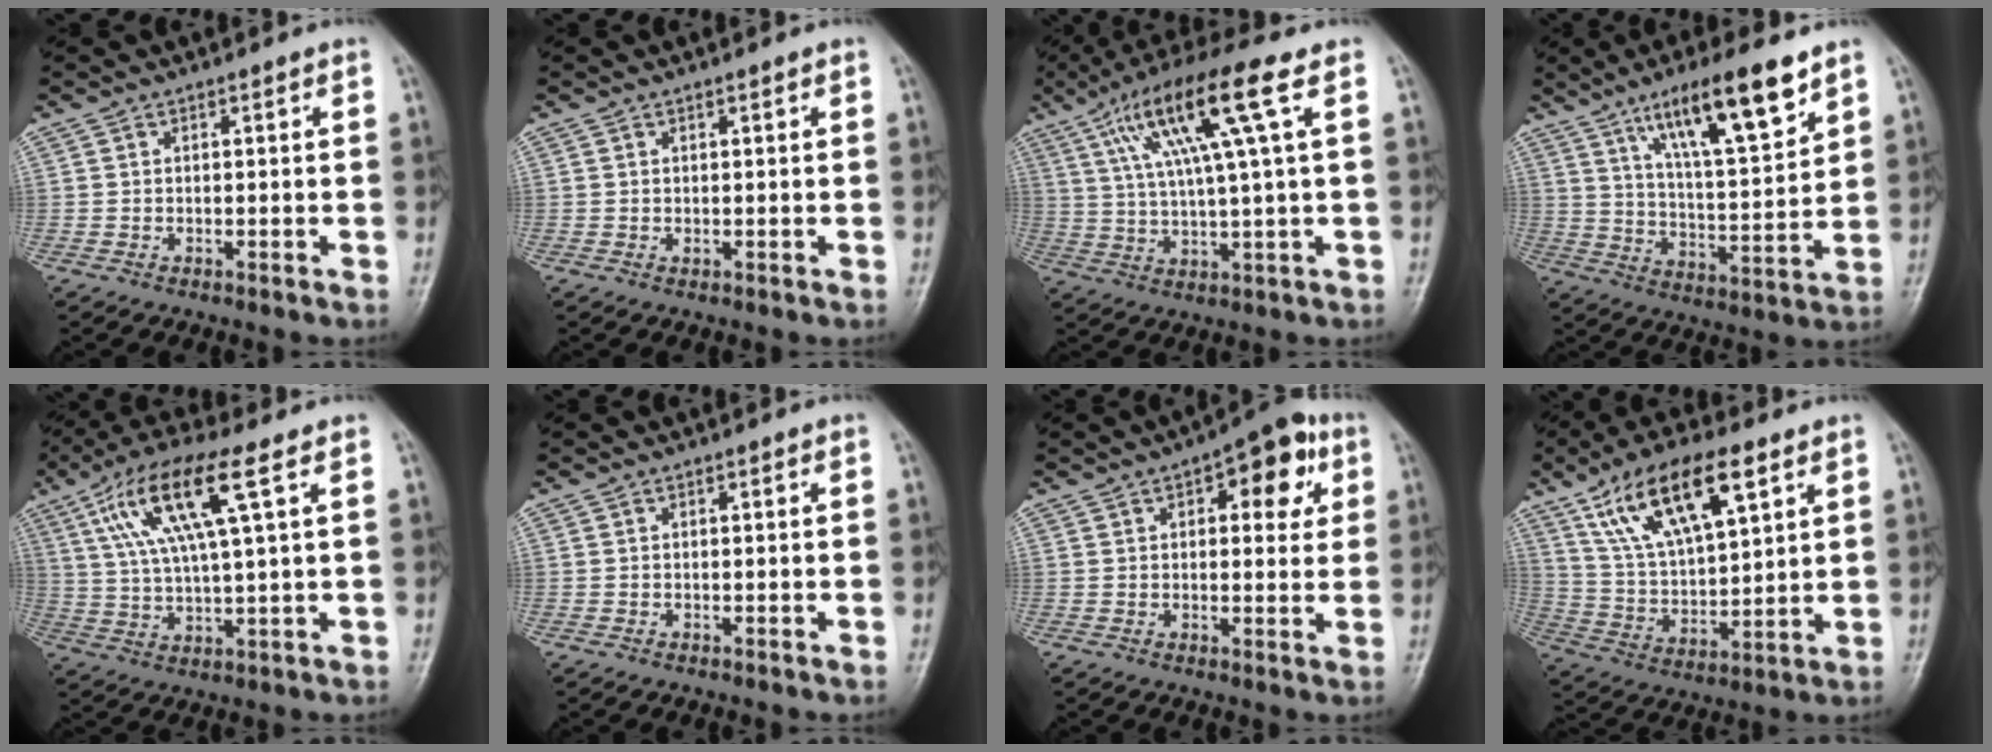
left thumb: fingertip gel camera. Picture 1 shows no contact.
{"total": 0.7, "force": [0.3, 0.2, 0.6], "torque": [-0.007, 0.000, 0.005]}
{"total": 14.9, "force": [5.6, 1.4, 13.8], "torque": [-0.268, 0.007, 0.098]}
{"total": 15.9, "force": [9.7, 3.4, 12.2], "torque": [-0.191, -0.042, 0.171]}
{"total": 14.0, "force": [5.5, 2.9, 12.5], "torque": [-0.263, 0.003, 0.103]}
{"total": 0.0}
{"total": 10.9, "force": [4.3, 5.2, 8.6], "torque": [-0.069, 0.001, 0.046]}
{"total": 17.7, "force": [9.4, 6.9, 13.3], "torque": [-0.219, -0.022, 0.178]}